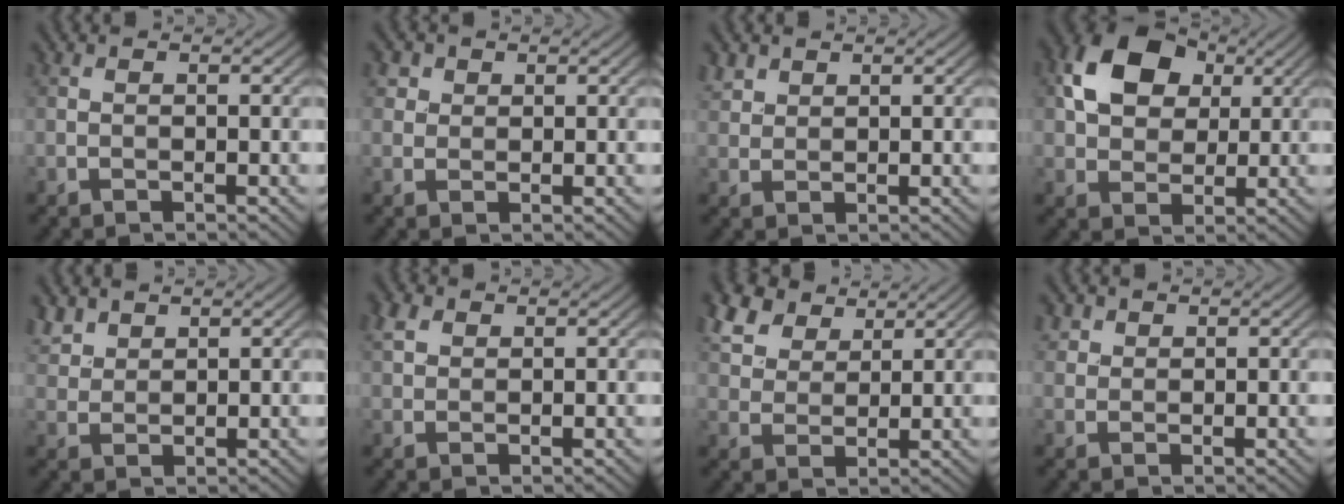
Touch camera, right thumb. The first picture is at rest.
{"total": 2.8, "force": [1.6, 2.2, 0.9], "torque": [-0.029, -0.003, 0.031]}
{"total": 2.2, "force": [1.7, 1.3, 0.6], "torque": [-0.016, 0.002, 0.039]}
{"total": 10.3, "force": [3.5, 7.4, 6.3], "torque": [-0.139, 0.011, 0.056]}
{"total": 3.4, "force": [2.6, 1.8, 1.3], "torque": [-0.036, 0.005, 0.059]}
{"total": 2.5, "force": [1.3, 1.7, 1.3], "torque": [-0.032, 0.009, 0.026]}
{"total": 7.6, "force": [5.1, 4.4, 3.6], "torque": [-0.099, 0.013, 0.098]}
{"total": 1.9, "force": [1.2, 1.4, 0.4], "torque": [-0.014, -0.002, 0.029]}